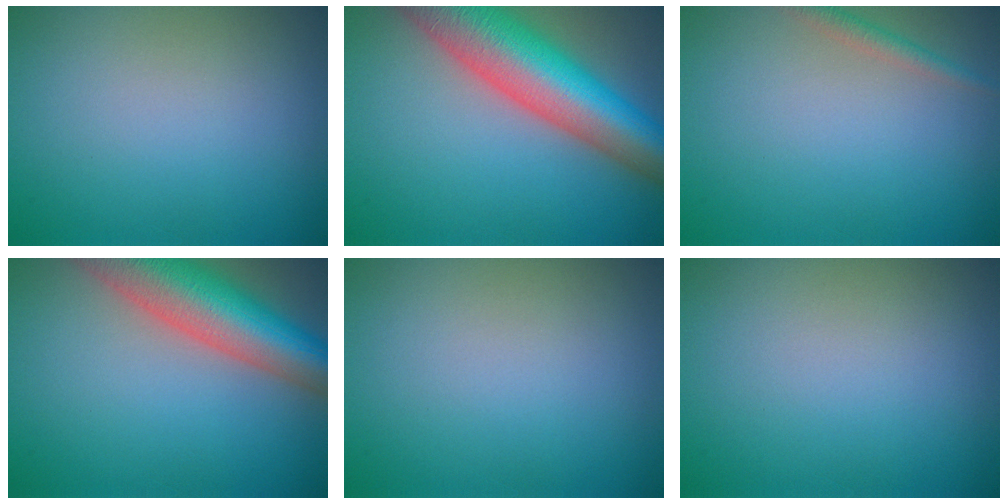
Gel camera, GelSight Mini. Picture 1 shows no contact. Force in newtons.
{"total": 12.1, "press": 12.1, "slide": 0.5}
{"total": 1.5, "press": 1.5, "slide": 0.0}
{"total": 10.6, "press": 10.5, "slide": 0.6}
{"total": 0.0}
{"total": 0.0}